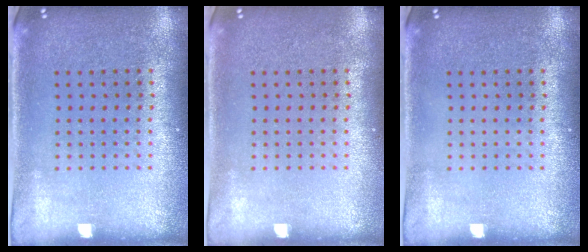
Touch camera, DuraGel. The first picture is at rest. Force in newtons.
{"total": 0.0}
{"total": 0.0}